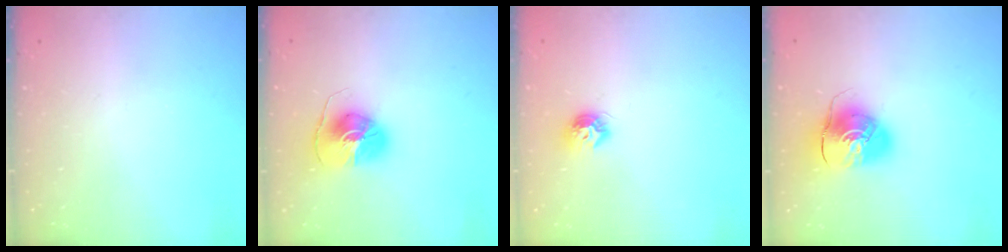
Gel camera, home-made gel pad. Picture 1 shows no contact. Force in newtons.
{"total": 8.5, "press": 8.5, "slide": 0.2}
{"total": 7.6, "press": 7.6, "slide": 0.2}
{"total": 9.4, "press": 9.3, "slide": 1.3}